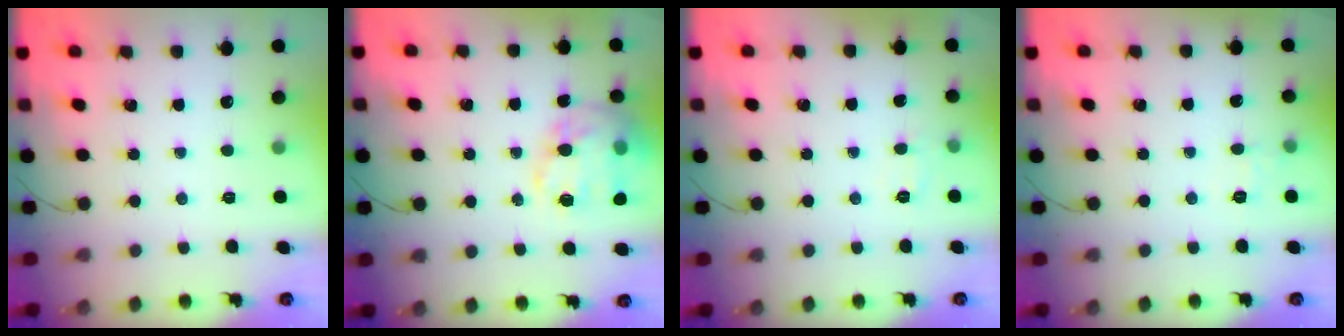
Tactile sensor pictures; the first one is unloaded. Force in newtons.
{"total": 20.6, "press": 20.2, "slide": 3.6}
{"total": 5.6, "press": 5.3, "slide": 1.7}
{"total": 5.2, "press": 5.0, "slide": 1.2}